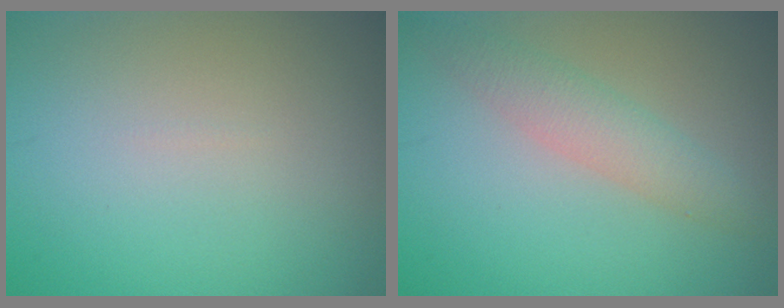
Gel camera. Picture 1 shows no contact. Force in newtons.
{"total": 2.9, "press": 2.9, "slide": 0.1}